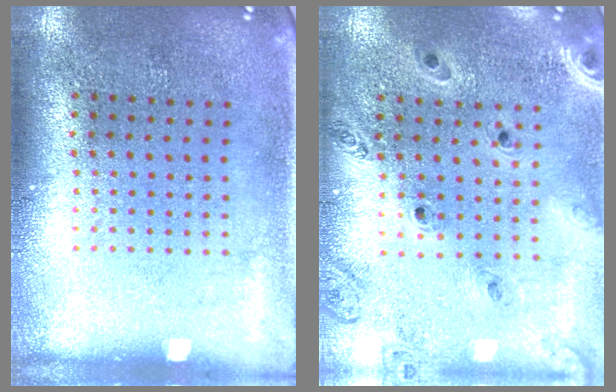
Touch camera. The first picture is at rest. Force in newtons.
{"total": 1.3, "press": 1.3, "slide": 0.1}